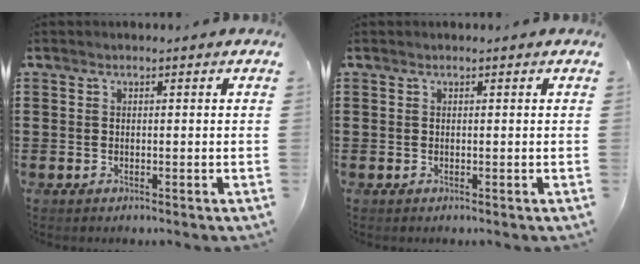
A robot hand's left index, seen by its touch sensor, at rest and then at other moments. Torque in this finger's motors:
{"motor_torque": [0.61, 0.70, 0.04, 0.01]}